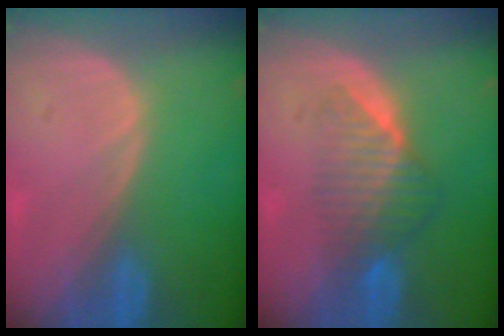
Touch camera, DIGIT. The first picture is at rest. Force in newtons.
{"total": 6.6, "press": 5.8, "slide": 3.2}